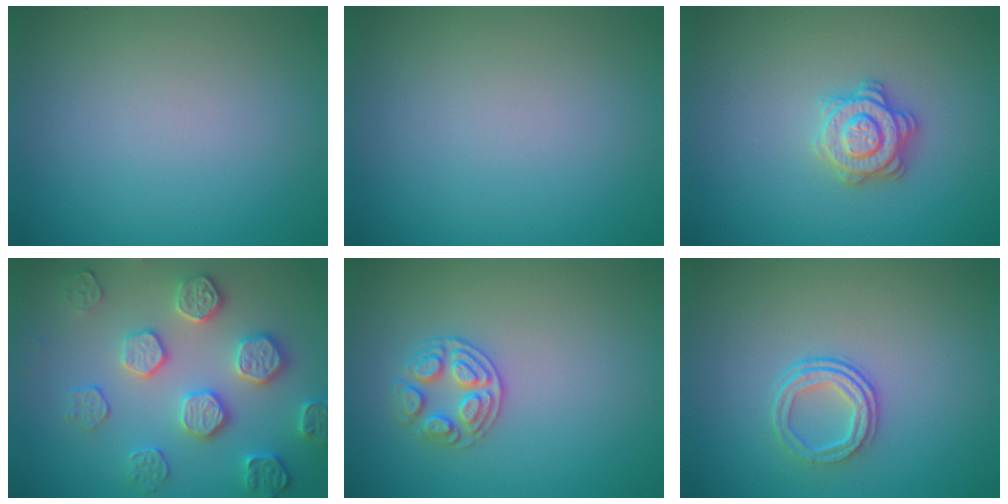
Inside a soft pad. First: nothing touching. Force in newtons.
{"total": 0.0}
{"total": 2.9, "press": 2.9, "slide": 0.4}
{"total": 4.6, "press": 4.3, "slide": 1.7}
{"total": 2.6, "press": 2.6, "slide": 0.4}
{"total": 2.4, "press": 1.7, "slide": 1.7}